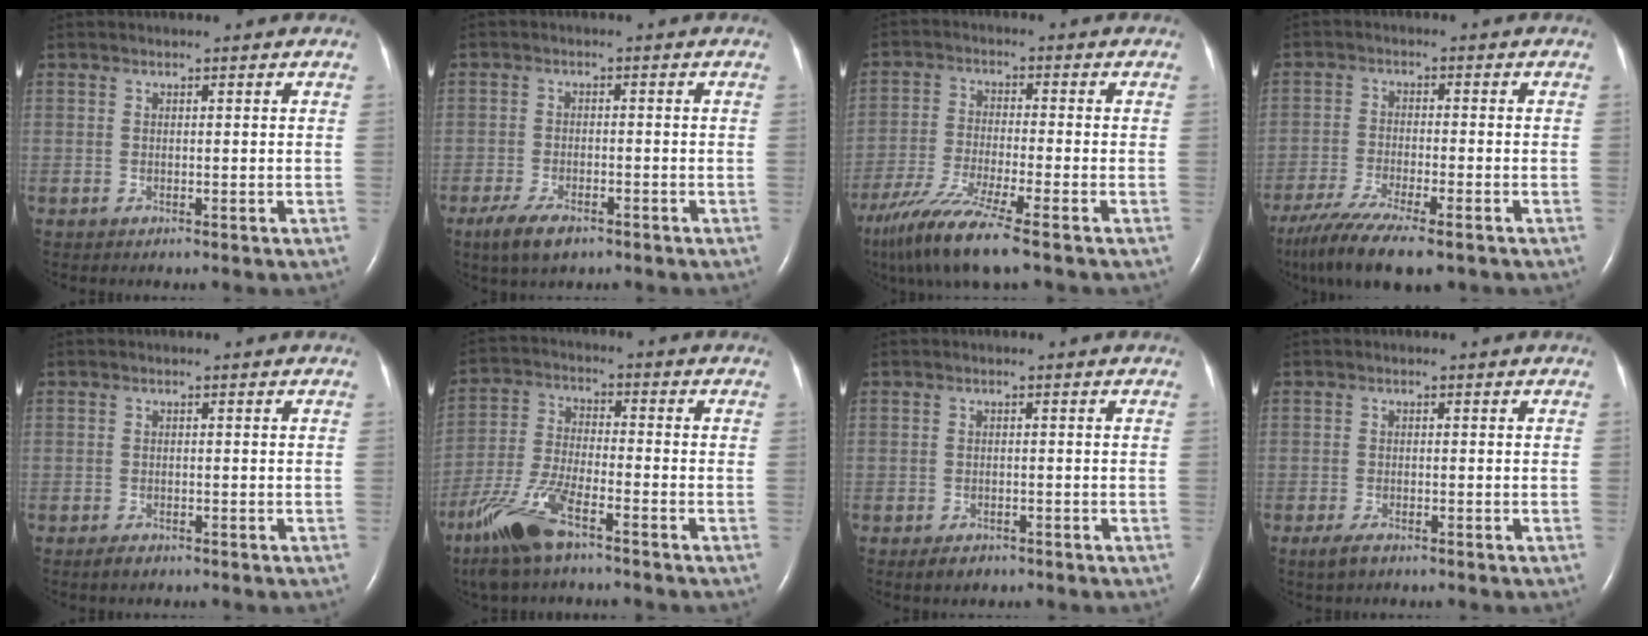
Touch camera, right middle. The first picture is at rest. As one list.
[{"total": 5.3, "force": [-3.5, 2.0, 3.4], "torque": [-0.074, -0.008, -0.060]}, {"total": 11.3, "force": [-8.1, -0.1, 7.8], "torque": [-0.154, -0.039, -0.146]}, {"total": 12.8, "force": [-9.7, 2.3, 8.1], "torque": [-0.154, -0.032, -0.161]}, {"total": 1.5, "force": [-1.2, 0.7, 0.7], "torque": [-0.019, -0.001, -0.015]}, {"total": 10.7, "force": [-7.1, 2.5, 7.7], "torque": [-0.176, -0.016, -0.137]}, {"total": 2.3, "force": [-1.6, 1.3, 0.9], "torque": [-0.020, 0.000, -0.016]}, {"total": 2.4, "force": [-1.7, 0.9, 1.5], "torque": [-0.041, -0.005, -0.028]}]